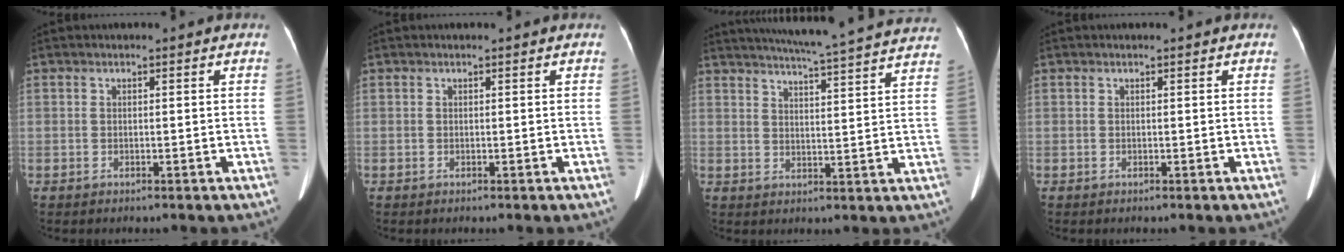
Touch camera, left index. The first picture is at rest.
{"total": 0.0}
{"total": 23.8, "force": [21.9, 0.4, 9.3], "torque": [-0.151, -0.025, 0.268]}
{"total": 0.0}